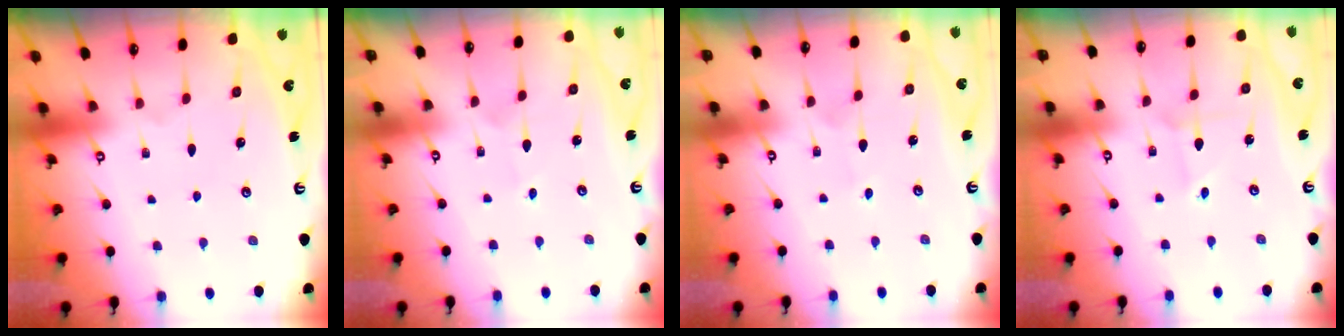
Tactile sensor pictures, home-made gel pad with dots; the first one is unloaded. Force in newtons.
{"total": 2.5, "press": 2.5, "slide": 0.1}
{"total": 2.2, "press": 2.1, "slide": 0.2}
{"total": 1.8, "press": 1.8, "slide": 0.1}